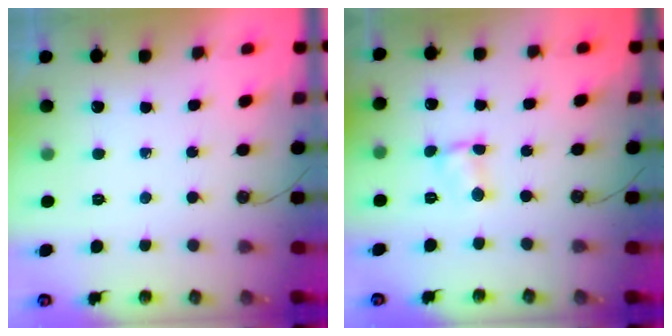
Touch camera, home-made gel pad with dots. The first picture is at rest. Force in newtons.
{"total": 1.5, "press": 1.4, "slide": 0.2}